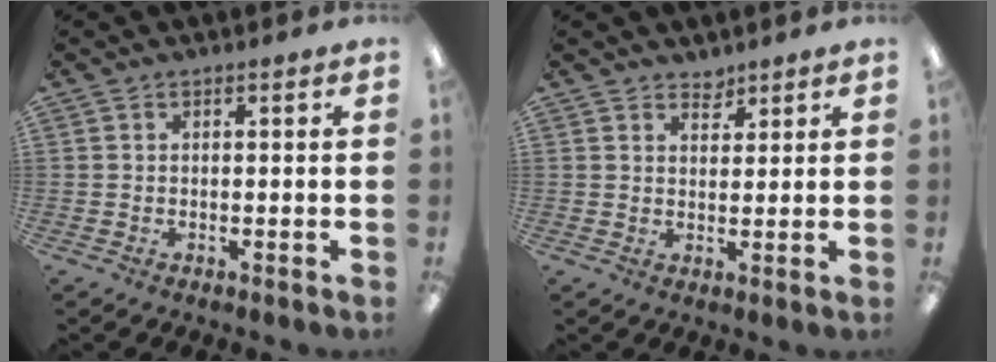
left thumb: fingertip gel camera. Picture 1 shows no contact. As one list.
[{"total": 3.0, "force": [2.7, 1.3, 0.0], "torque": [0.011, -0.020, 0.049]}]